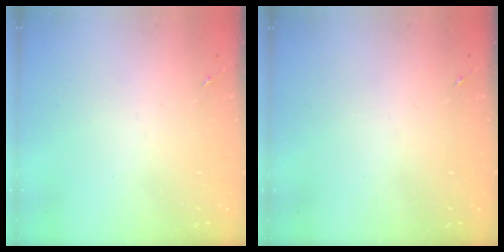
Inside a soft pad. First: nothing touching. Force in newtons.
{"total": 0.0}